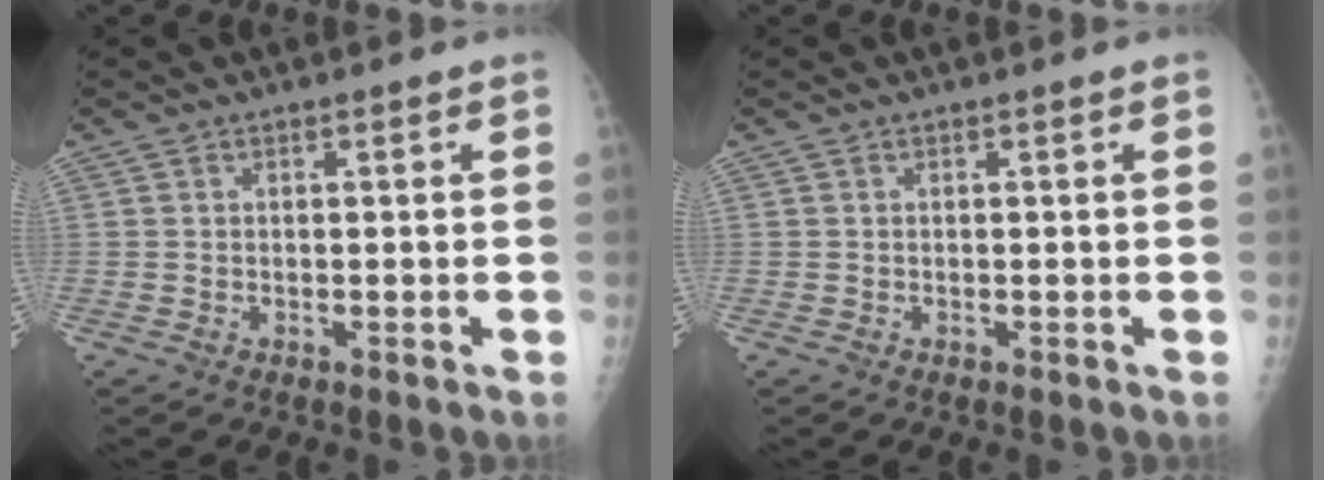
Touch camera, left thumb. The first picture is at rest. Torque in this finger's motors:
{"motor_torque": [-0.01, 0.01, -0.01, 0.00, 0.00]}